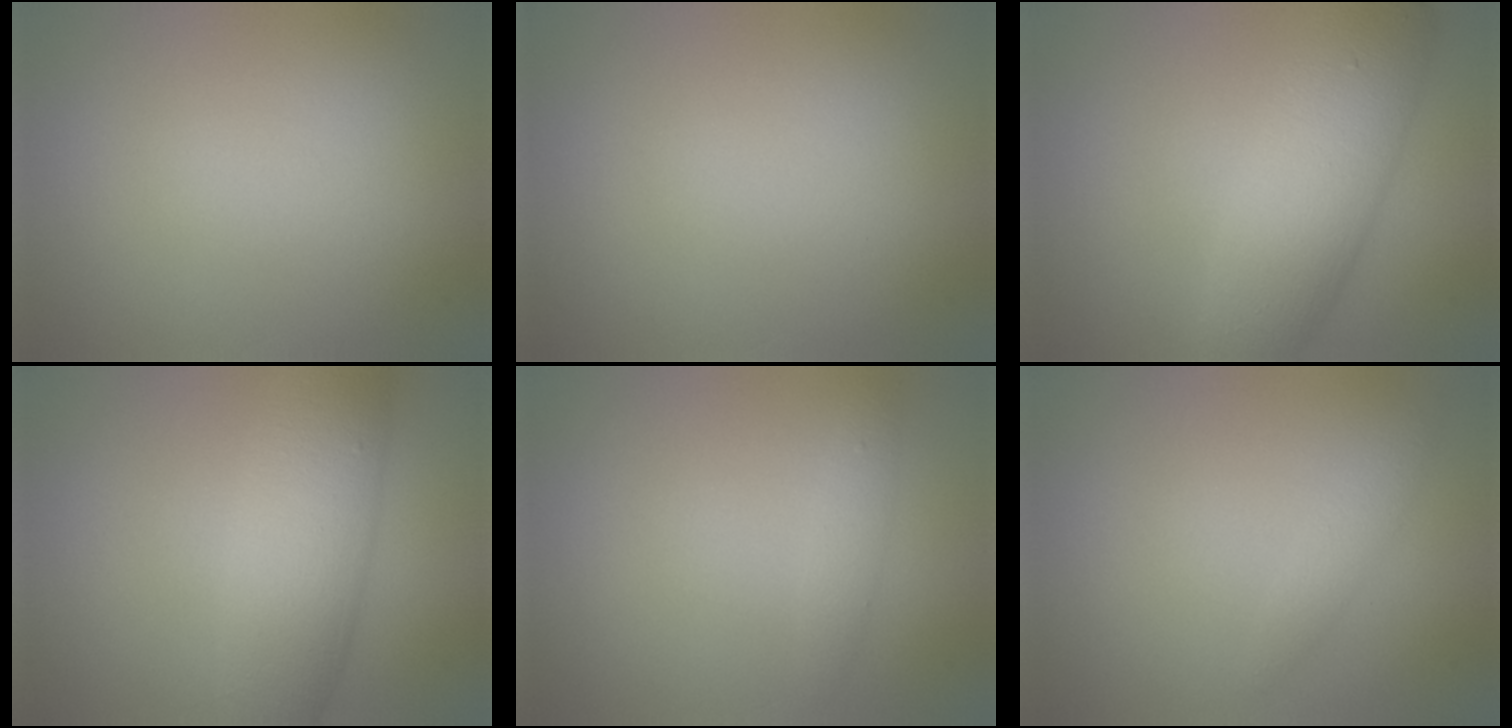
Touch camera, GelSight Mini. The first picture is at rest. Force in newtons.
{"total": 0.0}
{"total": 7.7, "press": 7.7, "slide": 0.1}
{"total": 7.5, "press": 7.5, "slide": 0.2}
{"total": 1.3, "press": 1.3, "slide": 0.0}
{"total": 1.2, "press": 1.2, "slide": 0.1}